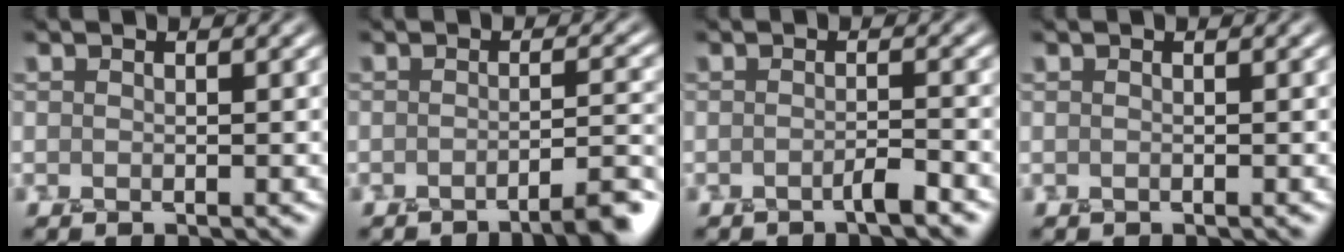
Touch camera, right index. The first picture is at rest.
{"total": 3.6, "force": [-2.4, 0.6, 2.7], "torque": [-0.027, 0.009, -0.050]}
{"total": 1.3, "force": [-0.9, 0.2, 1.0], "torque": [-0.010, 0.007, -0.022]}
{"total": 0.0}